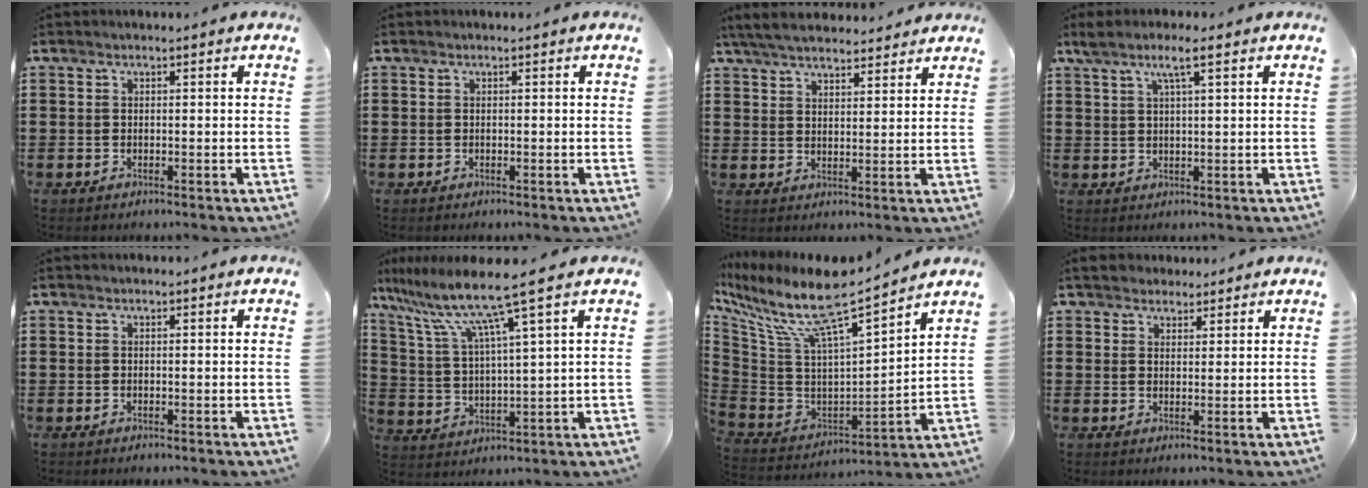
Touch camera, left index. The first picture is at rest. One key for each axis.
{"total": 0.0}
{"total": 5.5, "fx": 5.1, "fy": 0.9, "fz": 1.7, "tx": -0.049, "ty": -0.012, "tz": 0.095}
{"total": 4.0, "fx": 1.9, "fy": 0.4, "fz": 3.5, "tx": -0.073, "ty": 0.004, "tz": 0.029}
{"total": 0.0}
{"total": 9.8, "fx": 7.0, "fy": -0.5, "fz": 6.8, "tx": -0.157, "ty": -0.034, "tz": 0.113}
{"total": 10.1, "fx": 7.5, "fy": 1.2, "fz": 6.6, "tx": -0.156, "ty": -0.060, "tz": 0.122}
{"total": 3.2, "fx": 2.8, "fy": 1.5, "fz": 0.2, "tx": -0.006, "ty": 0.000, "tz": 0.053}